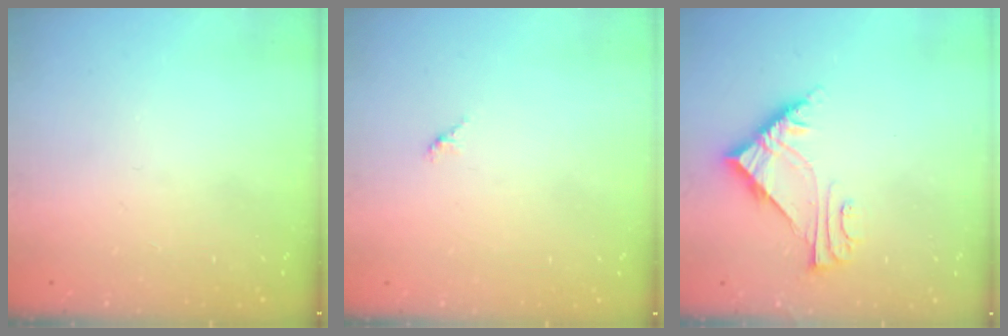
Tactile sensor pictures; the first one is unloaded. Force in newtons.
{"total": 1.5, "press": 1.4, "slide": 0.4}
{"total": 6.6, "press": 6.6, "slide": 0.4}